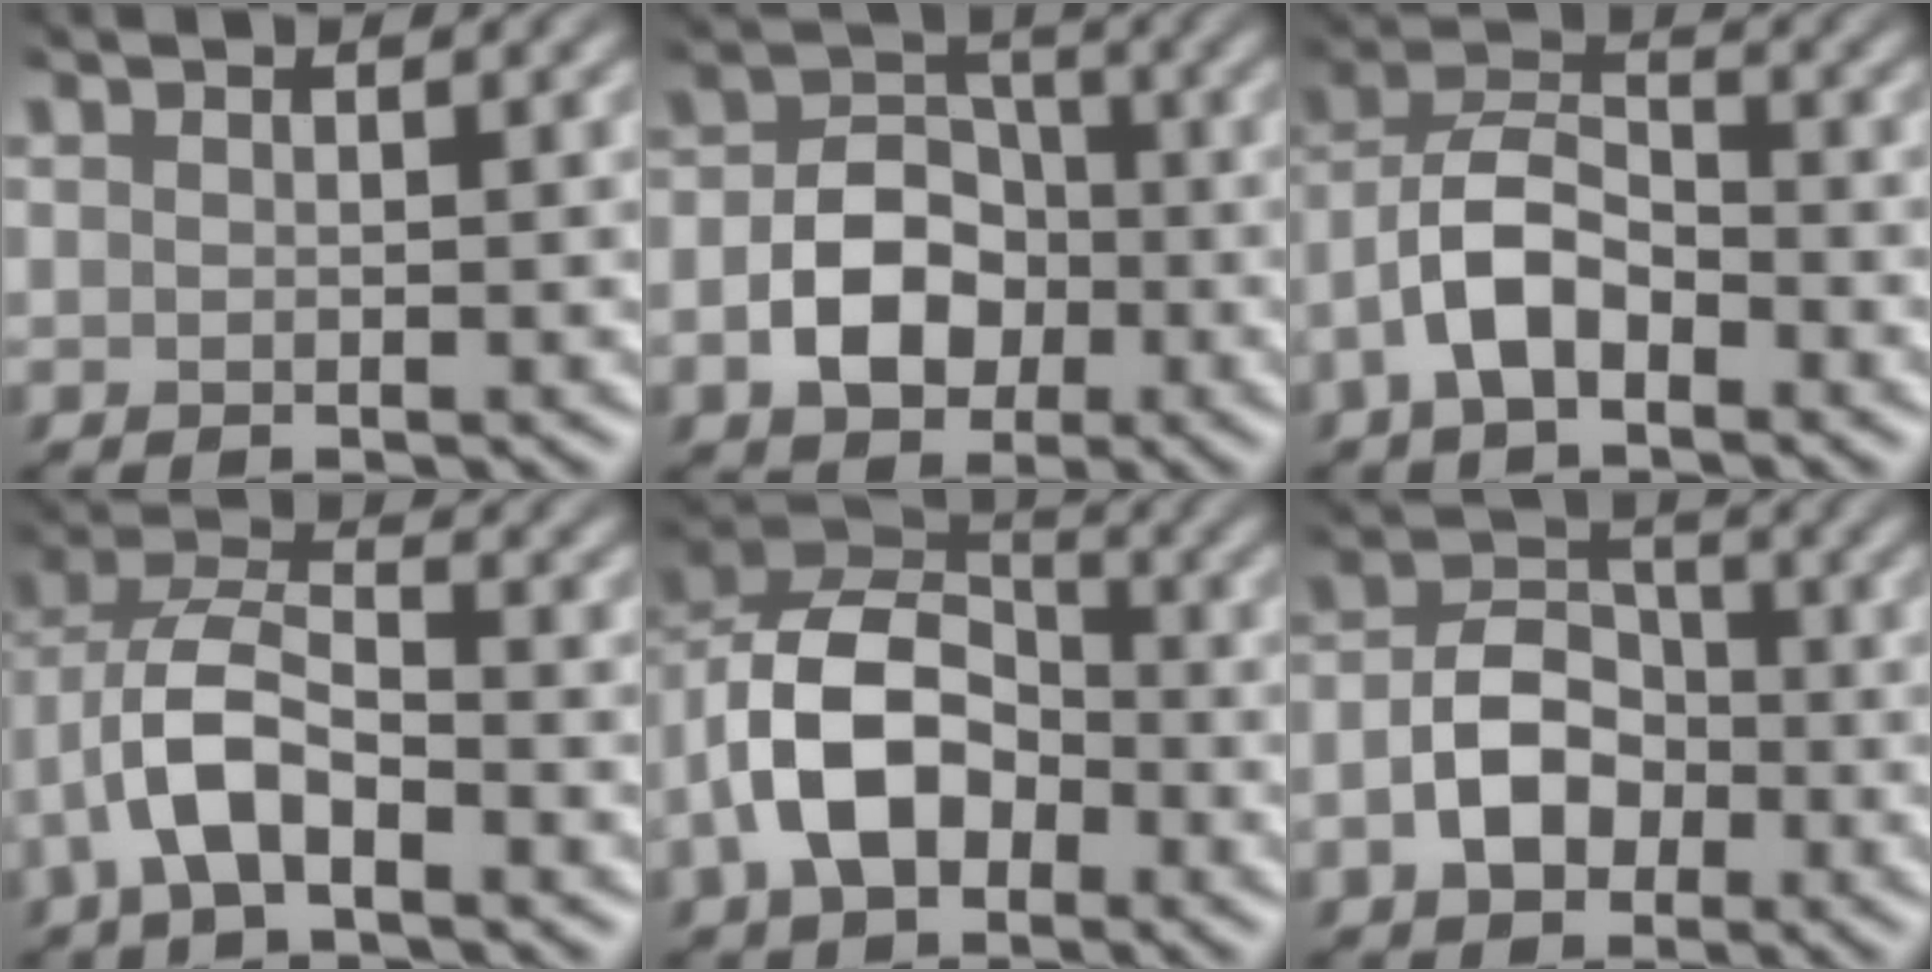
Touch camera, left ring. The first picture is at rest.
{"total": 5.0, "force": [-2.6, 3.6, 2.4], "torque": [-0.037, -0.004, -0.044]}
{"total": 5.0, "force": [-3.5, 2.2, 2.8], "torque": [-0.056, 0.006, -0.069]}
{"total": 5.4, "force": [-3.2, 2.1, 3.7], "torque": [-0.081, 0.004, -0.064]}
{"total": 7.5, "force": [-3.7, 4.8, 4.4], "torque": [-0.088, 0.009, -0.072]}
{"total": 4.4, "force": [-2.4, 3.0, 2.1], "torque": [-0.037, -0.003, -0.043]}